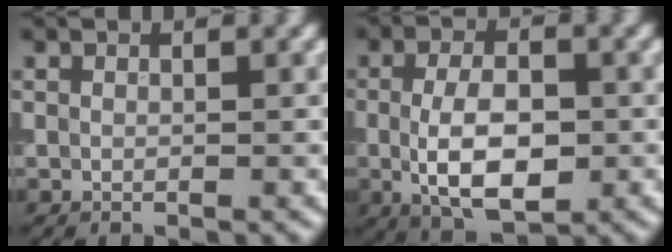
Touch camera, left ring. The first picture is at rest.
{"total": 6.5, "force": [-0.6, 3.2, 5.6], "torque": [-0.104, -0.005, -0.011]}